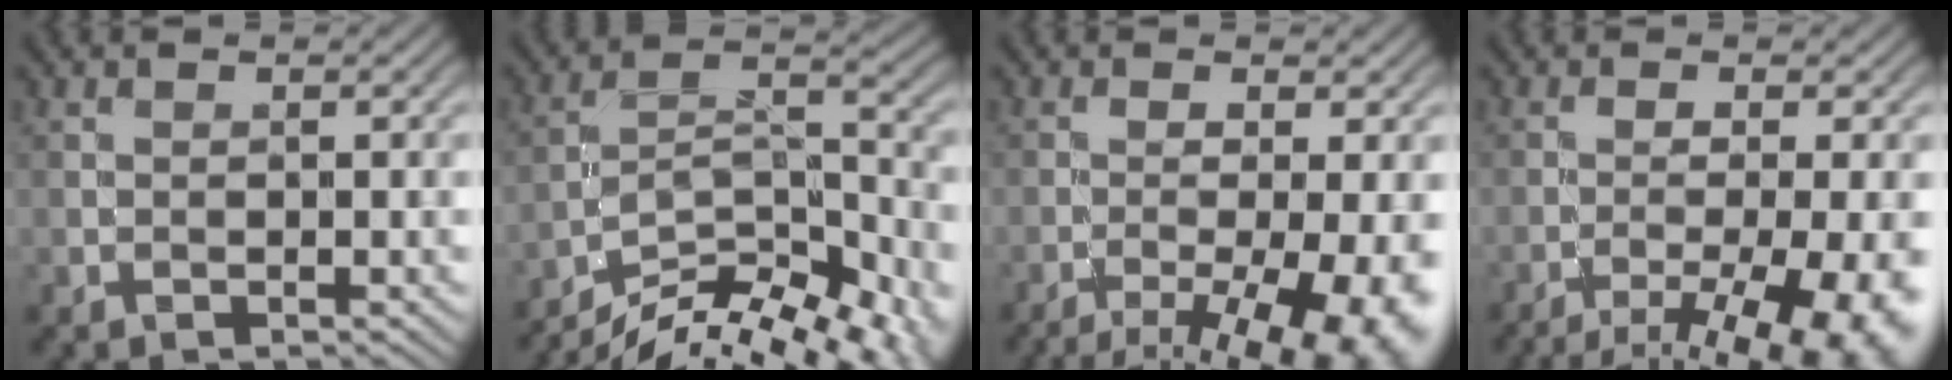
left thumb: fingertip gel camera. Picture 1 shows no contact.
{"total": 14.4, "force": [-11.7, 4.2, 7.2], "torque": [-0.131, -0.007, -0.179]}
{"total": 11.7, "force": [-6.6, 3.7, 8.9], "torque": [-0.143, -0.039, -0.075]}
{"total": 12.5, "force": [-7.9, 3.8, 9.0], "torque": [-0.139, -0.033, -0.090]}